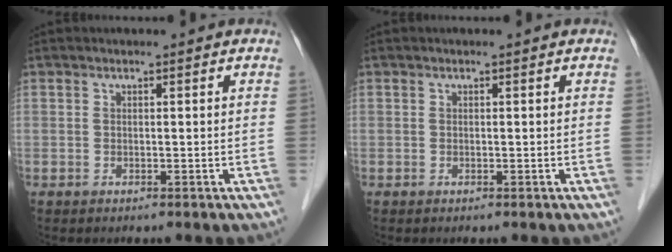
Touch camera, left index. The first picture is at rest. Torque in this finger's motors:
{"motor_torque": [-0.14, 0.04, -0.01, -0.01]}